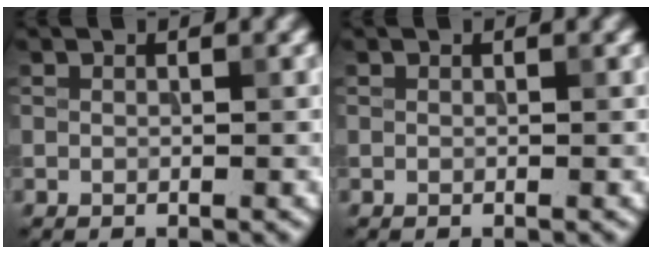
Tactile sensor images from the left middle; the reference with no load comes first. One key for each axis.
{"total": 0.0}